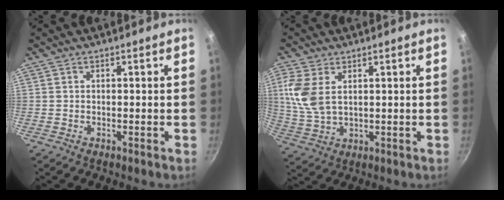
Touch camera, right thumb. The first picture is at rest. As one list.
[{"total": 8.7, "force": [2.5, 5.0, 6.6], "torque": [-0.141, -0.008, 0.057]}]